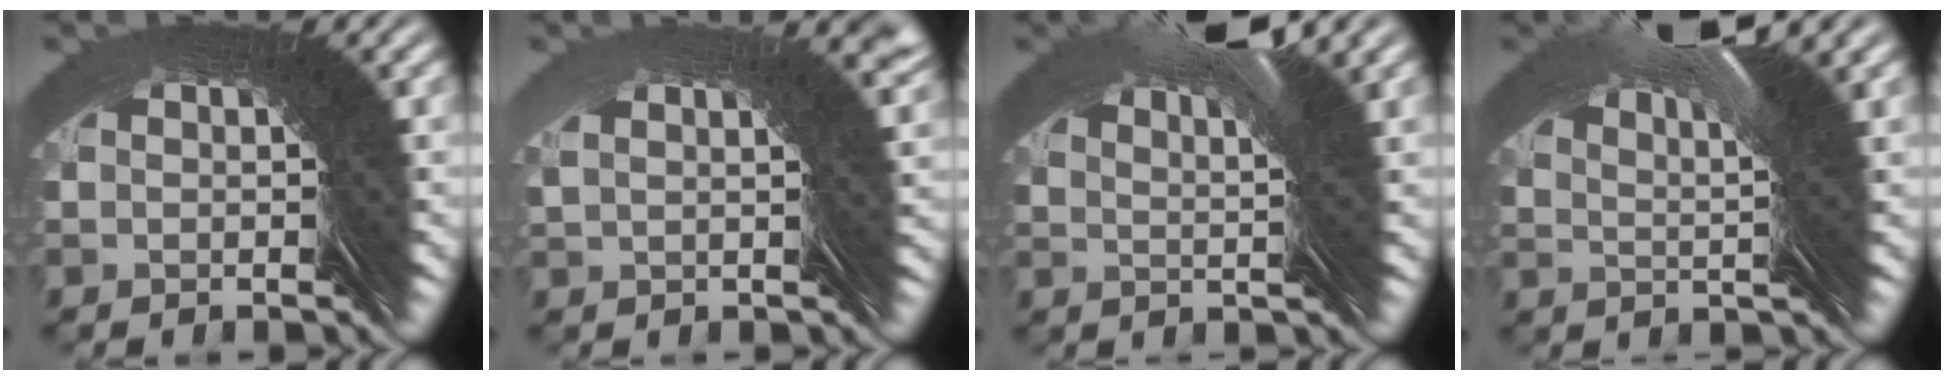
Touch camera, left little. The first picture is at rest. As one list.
[{"total": 4.2, "force": [1.2, -3.8, -1.2], "torque": [0.050, 0.037, 0.013]}, {"total": 7.1, "force": [3.7, -5.9, -1.3], "torque": [0.025, 0.052, 0.057]}, {"total": 6.3, "force": [4.3, -4.5, 1.0], "torque": [-0.002, 0.058, 0.061]}]